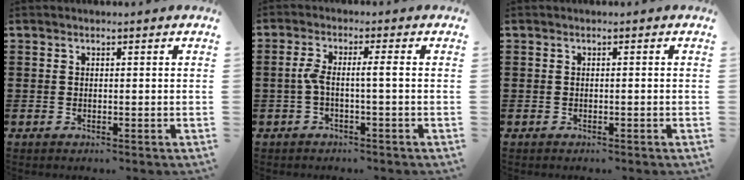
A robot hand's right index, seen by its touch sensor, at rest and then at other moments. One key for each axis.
{"total": 3.4, "fx": -0.6, "fy": 0.1, "fz": 3.3, "tx": -0.078, "ty": -0.006, "tz": -0.019}
{"total": 0.0}